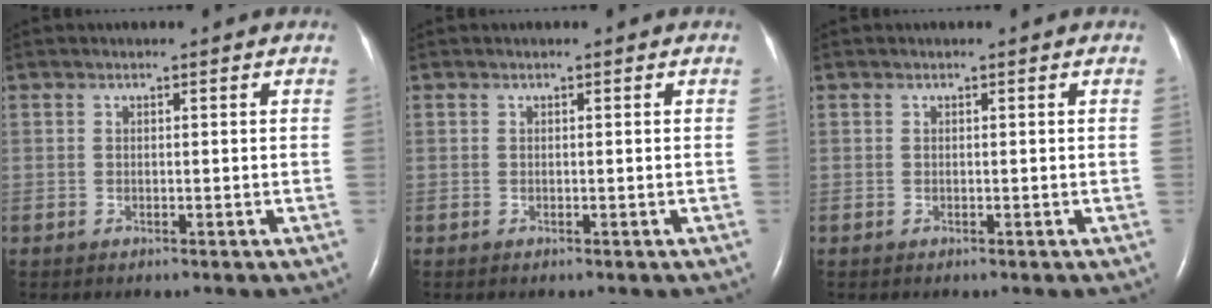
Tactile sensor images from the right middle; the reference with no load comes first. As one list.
[{"total": 0.0}, {"total": 0.0}]